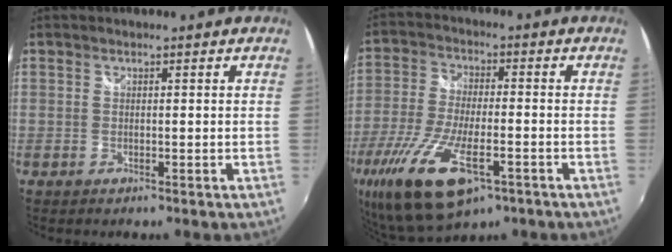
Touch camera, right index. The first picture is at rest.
{"total": 19.9, "force": [-9.9, 8.0, 15.3], "torque": [-0.328, -0.059, -0.174]}